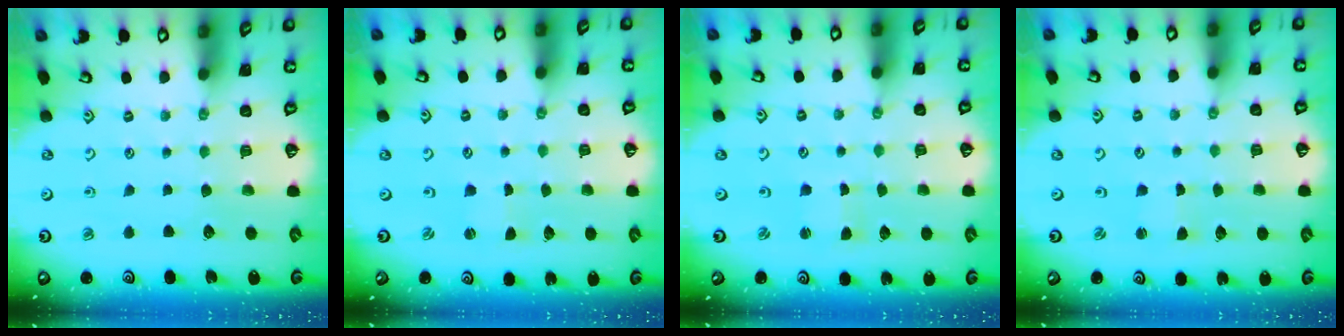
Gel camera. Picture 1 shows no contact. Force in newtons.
{"total": 0.0}
{"total": 0.9, "press": 0.9, "slide": 0.1}
{"total": 1.1, "press": 1.1, "slide": 0.2}